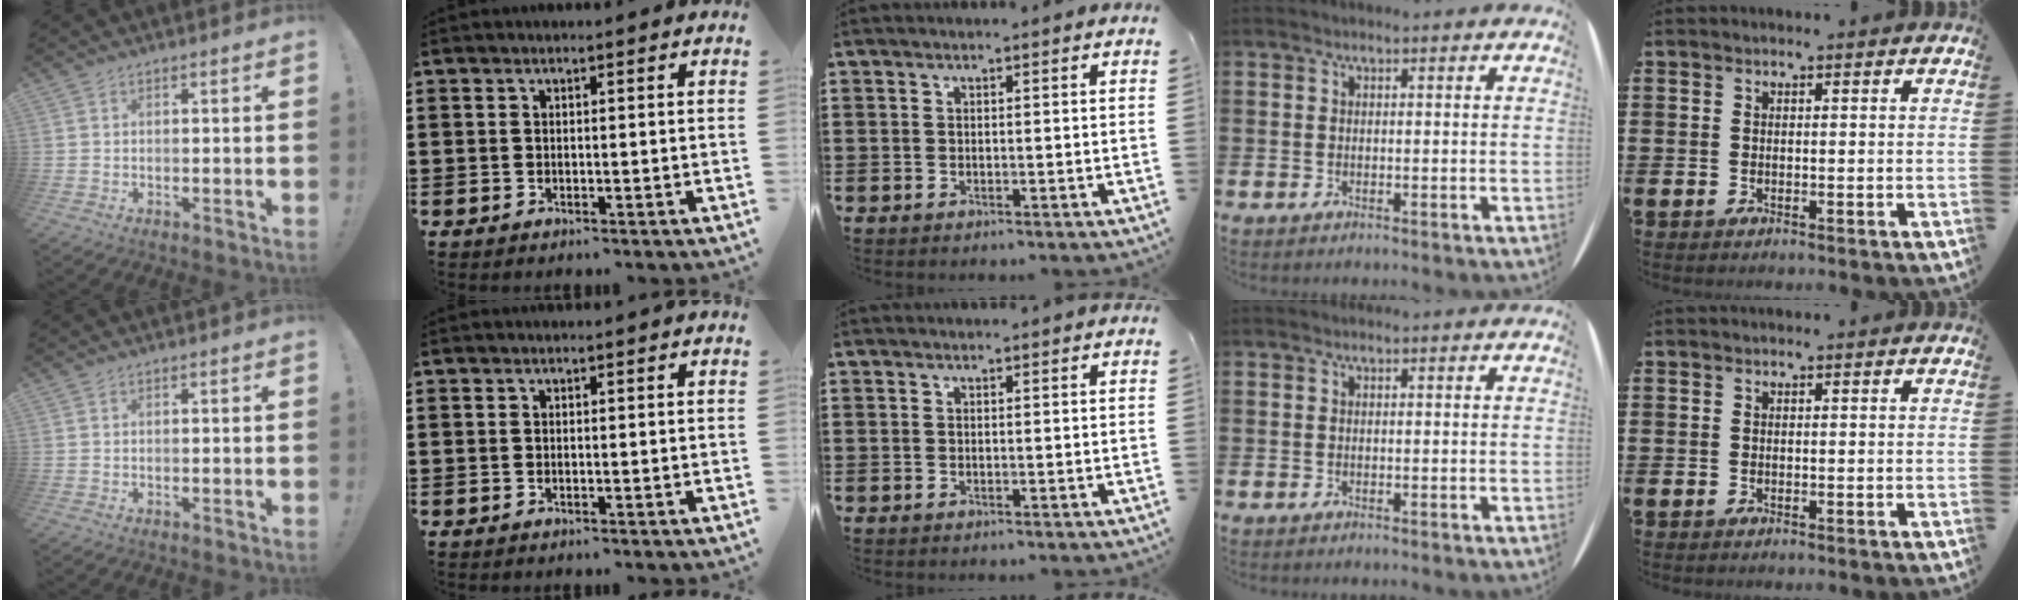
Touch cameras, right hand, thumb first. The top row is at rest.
{}